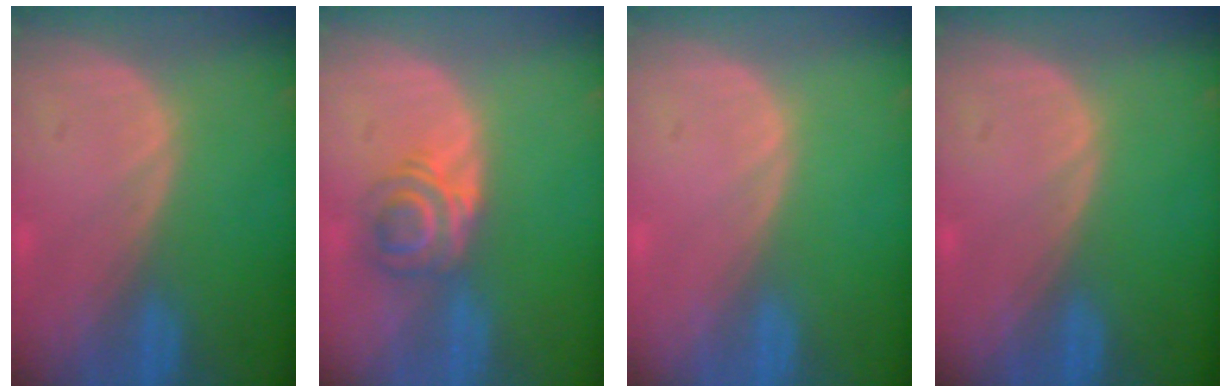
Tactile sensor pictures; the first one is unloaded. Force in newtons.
{"total": 5.9, "press": 4.8, "slide": 3.3}
{"total": 0.0}
{"total": 0.0}